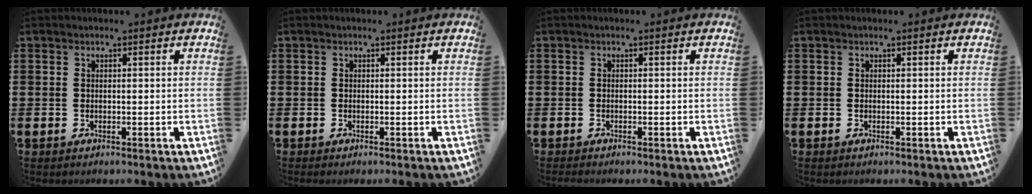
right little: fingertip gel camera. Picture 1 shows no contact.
{"total": 0.0}
{"total": 0.0}
{"total": 0.0}